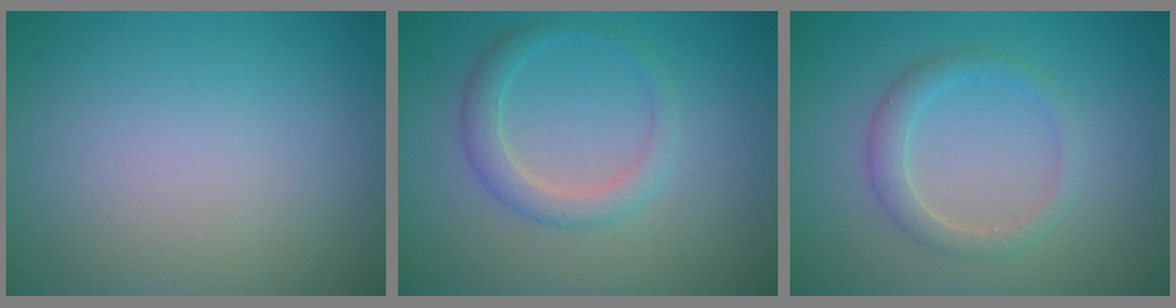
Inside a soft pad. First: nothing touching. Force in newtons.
{"total": 2.4, "press": 2.4, "slide": 0.1}
{"total": 2.2, "press": 2.2, "slide": 0.2}